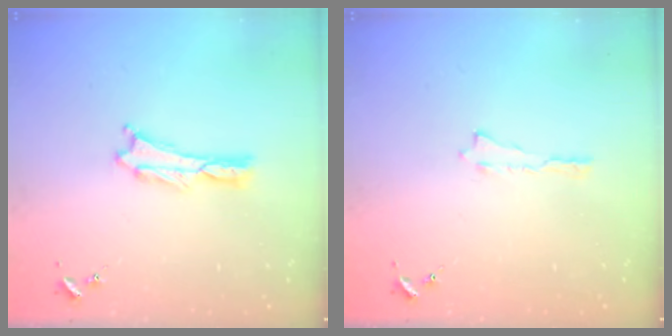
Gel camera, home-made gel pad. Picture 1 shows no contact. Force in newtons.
{"total": 0.0}